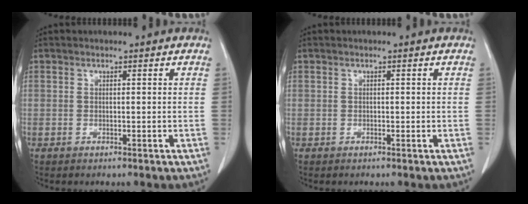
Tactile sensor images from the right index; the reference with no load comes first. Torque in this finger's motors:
{"motor_torque": [-0.40, 0.20, -0.06, -0.01]}